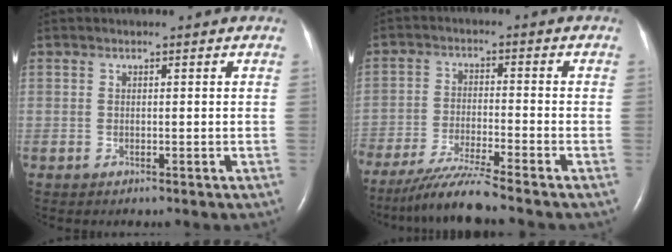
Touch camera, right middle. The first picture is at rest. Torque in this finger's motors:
{"motor_torque": [1.09, -1.05, 0.23, 0.10]}